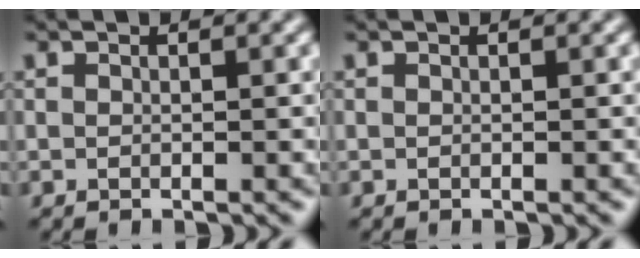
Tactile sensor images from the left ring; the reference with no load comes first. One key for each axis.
{"total": 0.0}